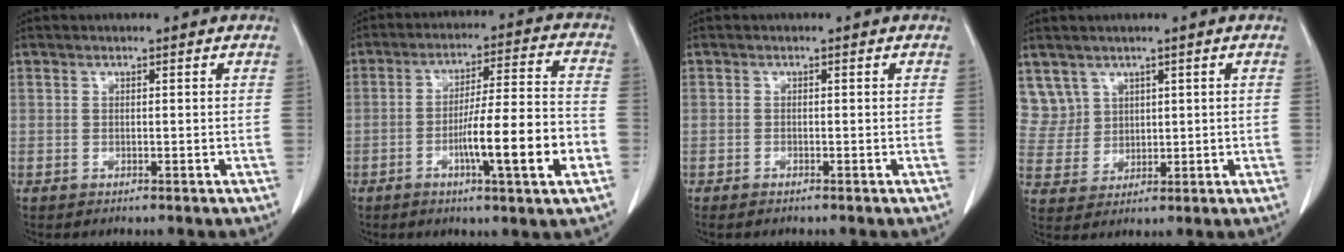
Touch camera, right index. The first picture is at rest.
{"total": 13.1, "force": [-4.3, 0.2, 12.3], "torque": [-0.199, -0.001, -0.068]}
{"total": 0.8, "force": [-0.7, 0.1, 0.4], "torque": [-0.010, -0.002, -0.010]}
{"total": 6.0, "force": [3.6, 4.8, -0.3], "torque": [0.008, 0.011, 0.083]}